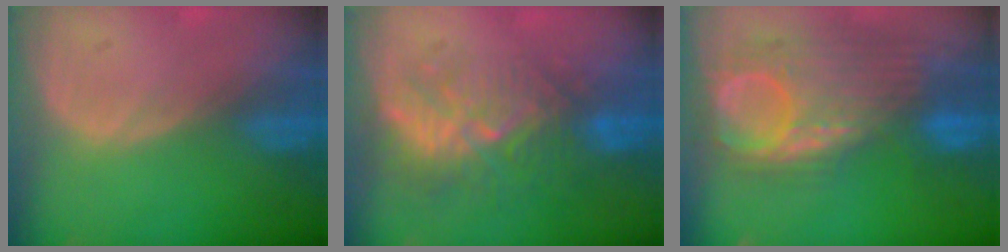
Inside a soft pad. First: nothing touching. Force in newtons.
{"total": 9.3, "press": 8.6, "slide": 3.6}
{"total": 11.5, "press": 10.4, "slide": 4.9}